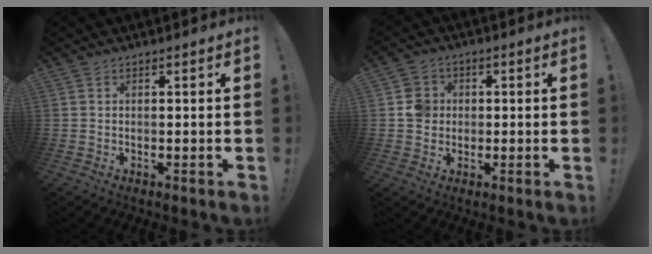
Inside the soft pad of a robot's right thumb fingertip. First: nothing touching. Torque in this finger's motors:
{"motor_torque": [0.80, 0.76, 0.55, -0.07, 0.08]}